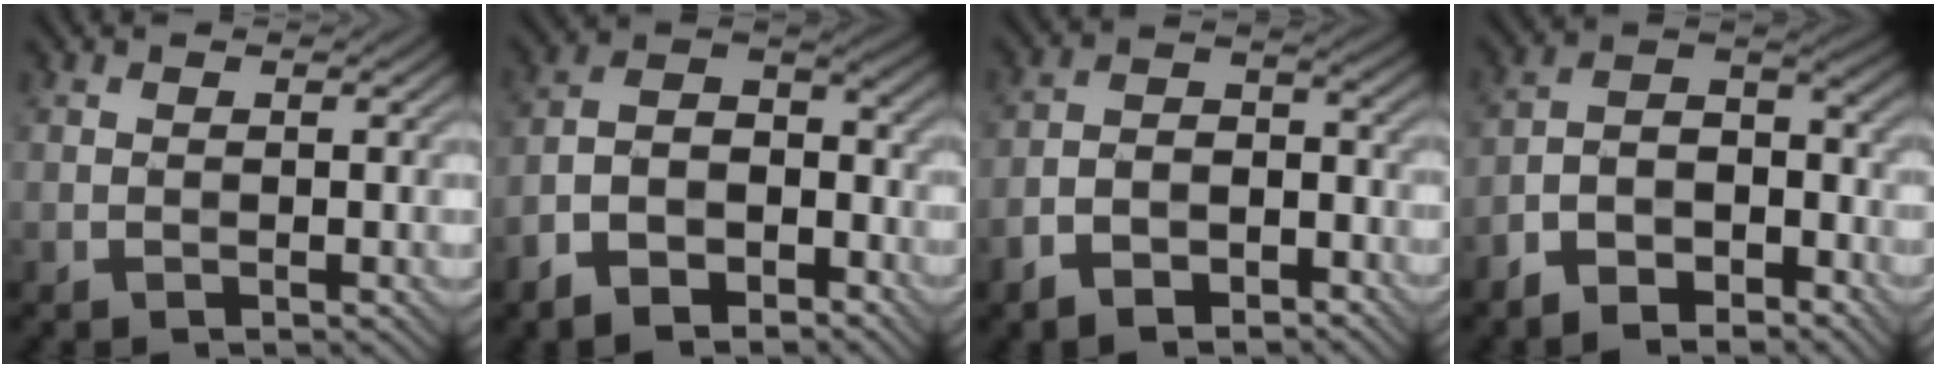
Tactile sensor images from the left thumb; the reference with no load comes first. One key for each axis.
{"total": 9.2, "fx": -5.8, "fy": 5.0, "fz": 5.2, "tx": -0.102, "ty": -0.010, "tz": -0.114}
{"total": 6.6, "fx": -4.5, "fy": 3.3, "fz": 3.6, "tx": -0.060, "ty": -0.004, "tz": -0.091}
{"total": 8.1, "fx": -5.6, "fy": 4.0, "fz": 4.4, "tx": -0.077, "ty": -0.001, "tz": -0.116}